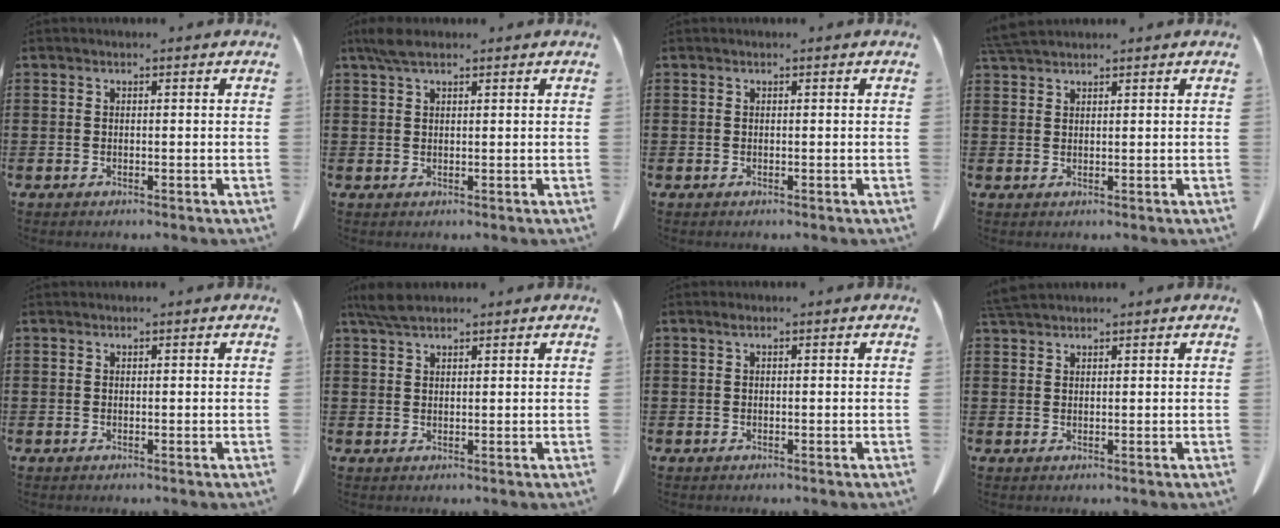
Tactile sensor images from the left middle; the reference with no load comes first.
{"total": 3.0, "force": [2.0, 1.0, 2.0], "torque": [-0.045, 0.004, 0.037]}
{"total": 0.0}
{"total": 3.0, "force": [2.7, 0.4, 1.2], "torque": [-0.032, -0.002, 0.054]}
{"total": 0.0}
{"total": 3.6, "force": [2.7, 1.1, 2.1], "torque": [-0.048, 0.002, 0.052]}
{"total": 0.5, "force": [0.2, 0.1, 0.4], "torque": [-0.009, 0.000, 0.005]}
{"total": 2.5, "force": [2.3, 0.4, 0.9], "torque": [-0.025, 0.001, 0.045]}